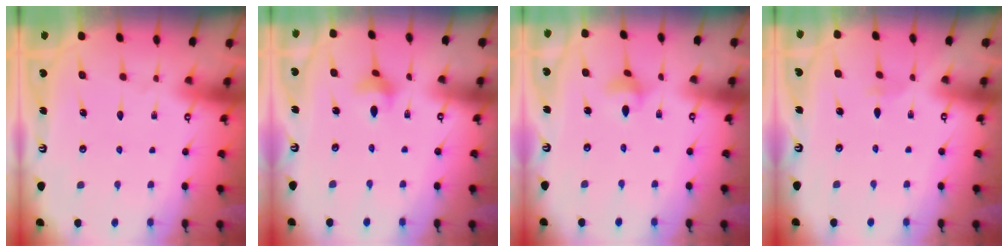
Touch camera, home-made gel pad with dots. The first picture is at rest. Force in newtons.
{"total": 3.7, "press": 3.6, "slide": 0.7}
{"total": 3.0, "press": 2.9, "slide": 0.6}
{"total": 1.4, "press": 1.4, "slide": 0.3}